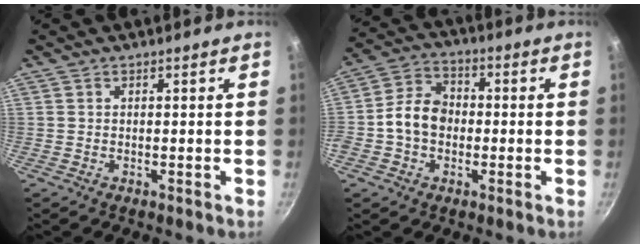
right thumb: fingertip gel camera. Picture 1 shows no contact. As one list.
[{"total": 8.9, "force": [-1.1, 7.0, 5.5], "torque": [-0.071, 0.026, -0.035]}]